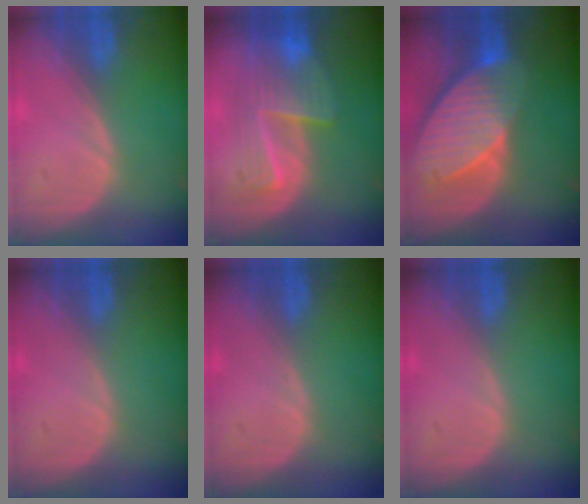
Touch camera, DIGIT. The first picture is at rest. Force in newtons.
{"total": 7.1, "press": 7.1, "slide": 0.3}
{"total": 10.5, "press": 9.2, "slide": 5.0}
{"total": 0.0}
{"total": 0.0}
{"total": 0.0}